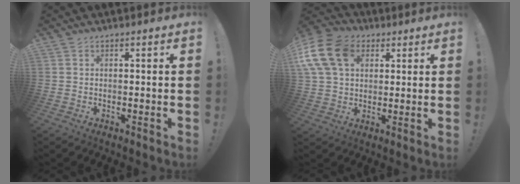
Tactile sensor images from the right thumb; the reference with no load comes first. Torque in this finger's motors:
{"motor_torque": [1.20, 1.20, 1.35, 0.60, 0.13]}